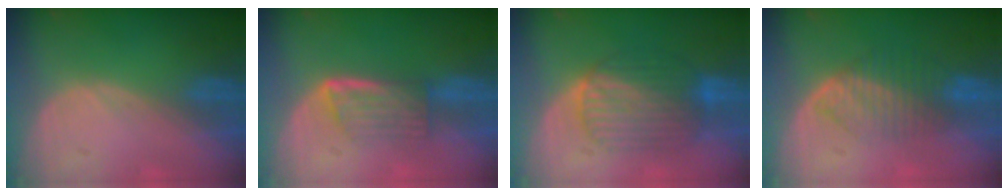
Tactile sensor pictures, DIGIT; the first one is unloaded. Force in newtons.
{"total": 5.9, "press": 5.0, "slide": 3.1}
{"total": 7.9, "press": 7.9, "slide": 0.2}
{"total": 6.7, "press": 6.0, "slide": 2.9}